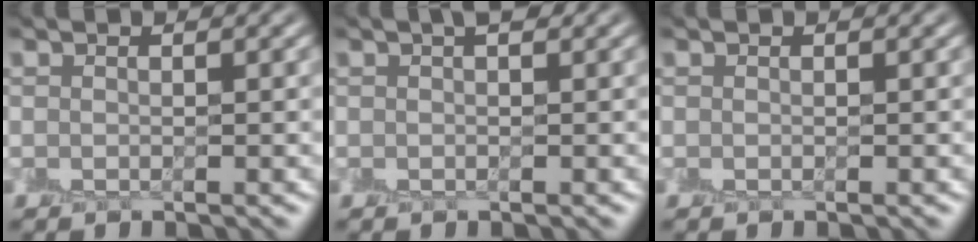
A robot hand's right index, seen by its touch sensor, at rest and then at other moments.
{"total": 1.2, "force": [0.6, 0.2, 1.0], "torque": [-0.009, 0.005, 0.009]}
{"total": 0.0}